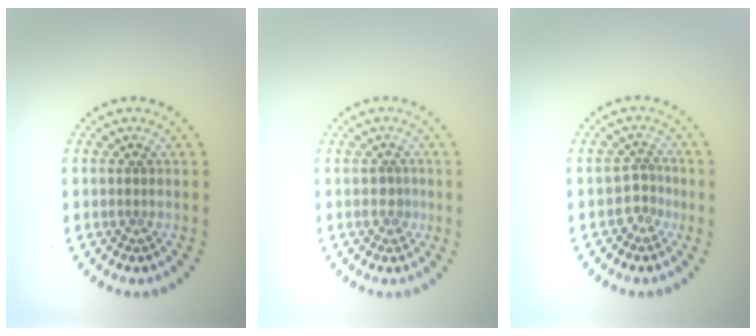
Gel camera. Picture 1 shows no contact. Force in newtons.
{"total": 1.0, "press": 0.8, "slide": 0.6}
{"total": 1.9, "press": 1.3, "slide": 1.4}